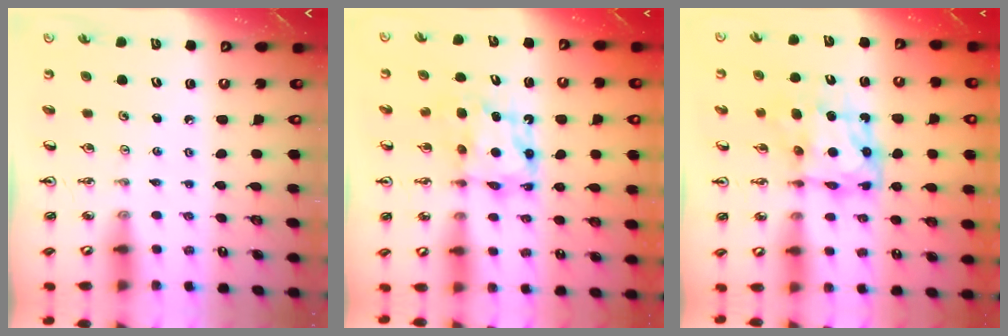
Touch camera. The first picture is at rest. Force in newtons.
{"total": 7.2, "press": 7.1, "slide": 0.6}
{"total": 8.8, "press": 8.7, "slide": 1.2}